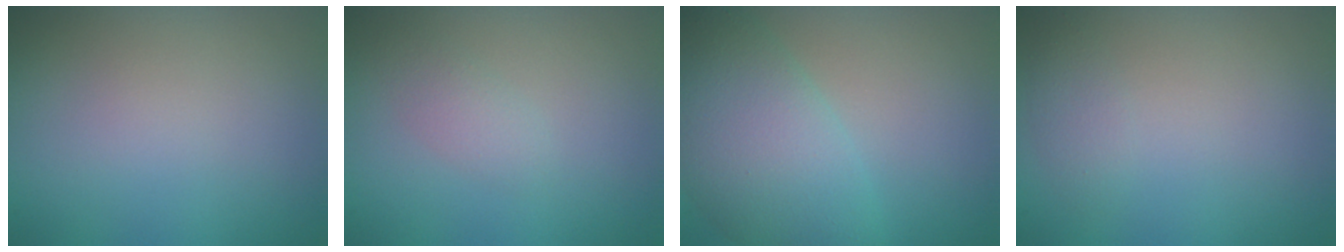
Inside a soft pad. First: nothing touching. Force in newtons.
{"total": 1.3, "press": 1.3, "slide": 0.0}
{"total": 8.0, "press": 8.0, "slide": 0.2}
{"total": 1.1, "press": 1.1, "slide": 0.1}